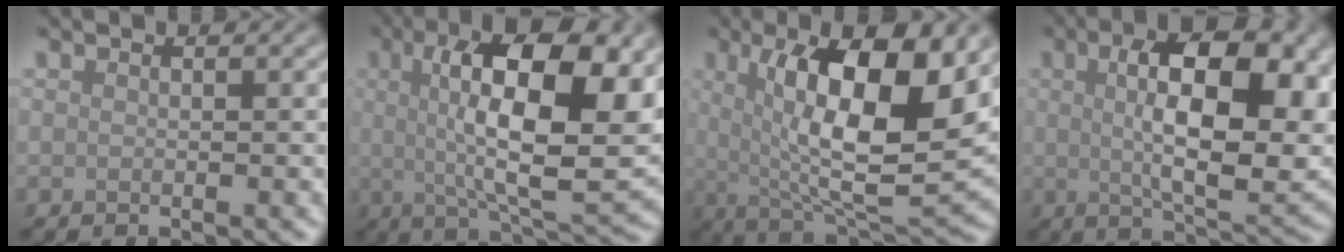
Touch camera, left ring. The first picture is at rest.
{"total": 13.3, "force": [2.6, 4.4, 12.3], "torque": [-0.180, 0.005, 0.037]}
{"total": 12.1, "force": [2.4, 3.9, 11.2], "torque": [-0.172, -0.006, 0.042]}
{"total": 12.0, "force": [2.1, 4.9, 10.8], "torque": [-0.157, 0.002, 0.033]}